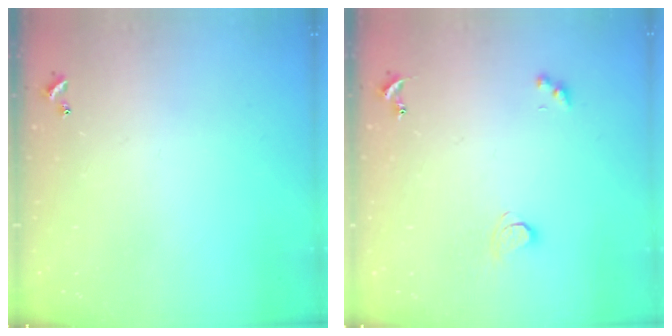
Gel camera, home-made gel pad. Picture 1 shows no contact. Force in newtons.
{"total": 1.7, "press": 1.7, "slide": 0.3}